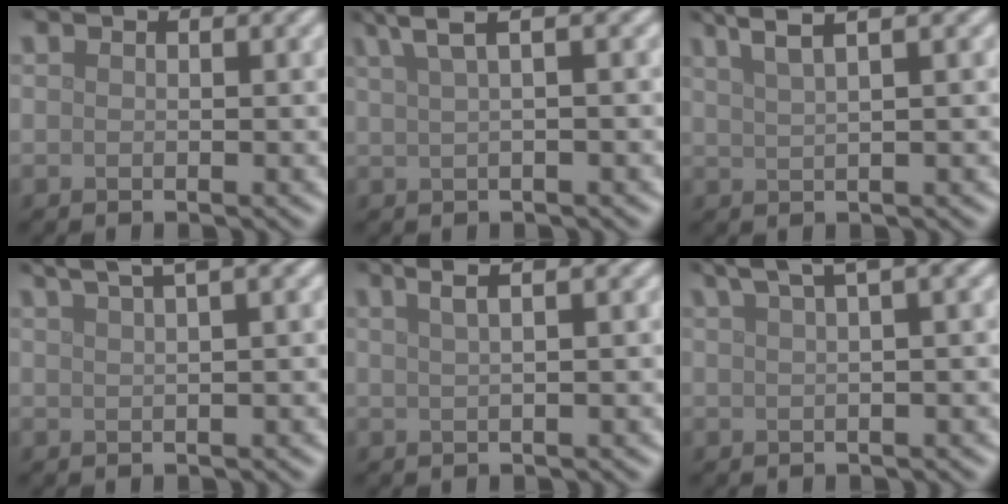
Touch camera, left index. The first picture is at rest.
{"total": 3.6, "force": [2.1, 0.8, 2.8], "torque": [-0.039, 0.014, 0.035]}
{"total": 4.1, "force": [2.8, 0.8, 2.8], "torque": [-0.037, 0.014, 0.038]}
{"total": 6.5, "force": [4.6, 1.8, 4.3], "torque": [-0.040, 0.035, 0.037]}
{"total": 4.4, "force": [2.7, 1.7, 3.1], "torque": [-0.022, 0.031, 0.006]}
{"total": 5.9, "force": [4.0, 1.5, 4.1], "torque": [-0.047, 0.027, 0.047]}